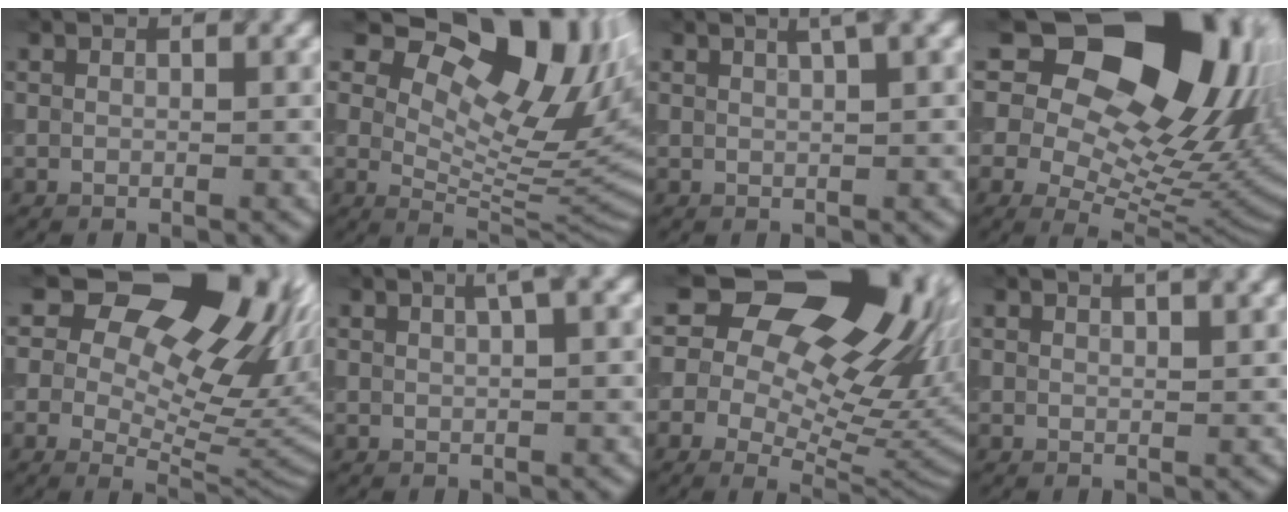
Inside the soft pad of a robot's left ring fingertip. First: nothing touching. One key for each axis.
{"total": 13.3, "fx": 6.6, "fy": 6.4, "fz": 9.5, "tx": -0.136, "ty": 0.007, "tz": 0.110}
{"total": 2.2, "fx": 1.3, "fy": 0.4, "fz": 1.7, "tx": -0.019, "ty": 0.005, "tz": 0.015}
{"total": 19.1, "fx": 8.2, "fy": 11.8, "fz": 12.6, "tx": -0.160, "ty": 0.041, "tz": 0.131}
{"total": 16.1, "fx": 6.7, "fy": 9.4, "fz": 11.2, "tx": -0.132, "ty": 0.024, "tz": 0.111}
{"total": 1.8, "fx": 1.0, "fy": 0.3, "fz": 1.5, "tx": -0.019, "ty": 0.005, "tz": 0.012}
{"total": 19.1, "fx": 7.6, "fy": 11.2, "fz": 13.5, "tx": -0.180, "ty": 0.037, "tz": 0.119}
{"total": 3.3, "fx": 2.1, "fy": 1.4, "fz": 2.2, "tx": 0.003, "ty": 0.018, "tz": 0.001}